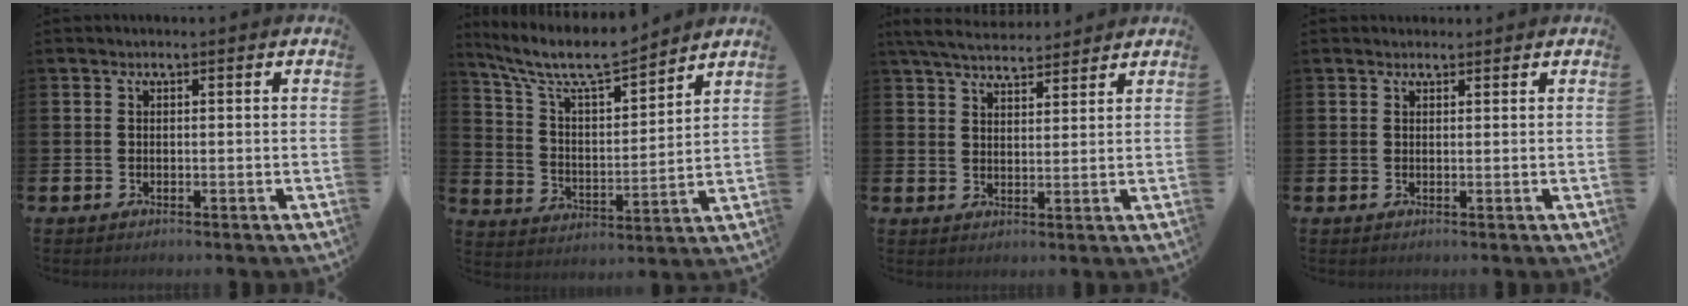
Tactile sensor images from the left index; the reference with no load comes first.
{"total": 9.2, "force": [8.4, 1.7, 3.4], "torque": [-0.107, -0.047, 0.147]}
{"total": 5.6, "force": [5.3, 1.2, 1.4], "torque": [-0.042, -0.021, 0.097]}
{"total": 1.2, "force": [1.1, 0.5, 0.1], "torque": [0.007, 0.002, 0.018]}